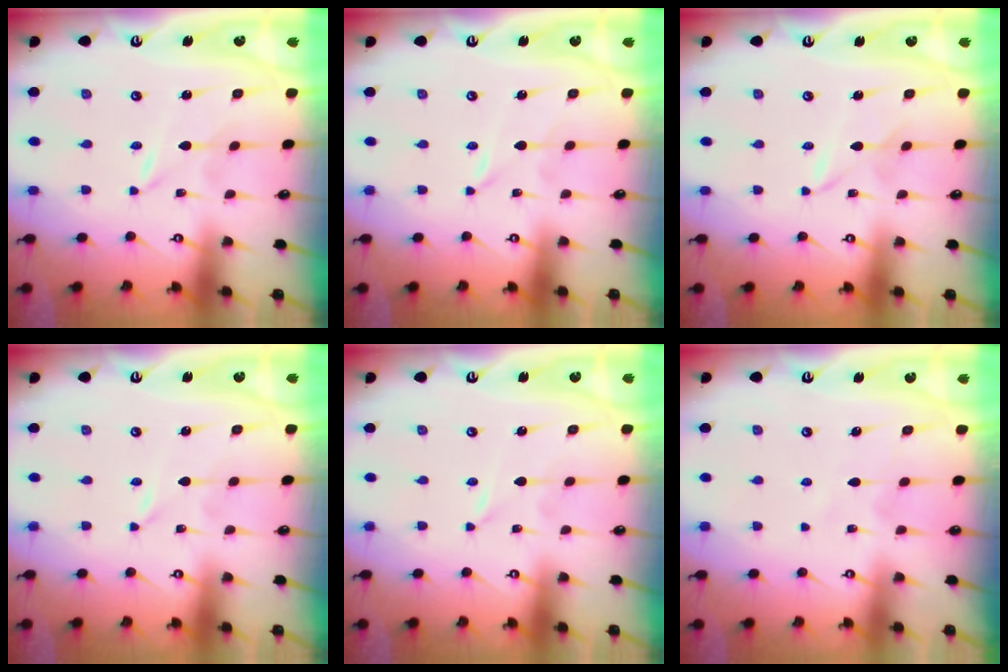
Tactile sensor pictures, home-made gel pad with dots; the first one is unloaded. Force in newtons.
{"total": 0.0}
{"total": 1.5, "press": 1.5, "slide": 0.3}
{"total": 0.0}
{"total": 0.0}
{"total": 4.2, "press": 4.2, "slide": 0.5}